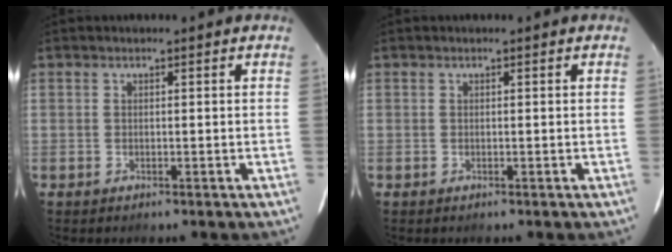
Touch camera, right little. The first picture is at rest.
{"total": 0.0}